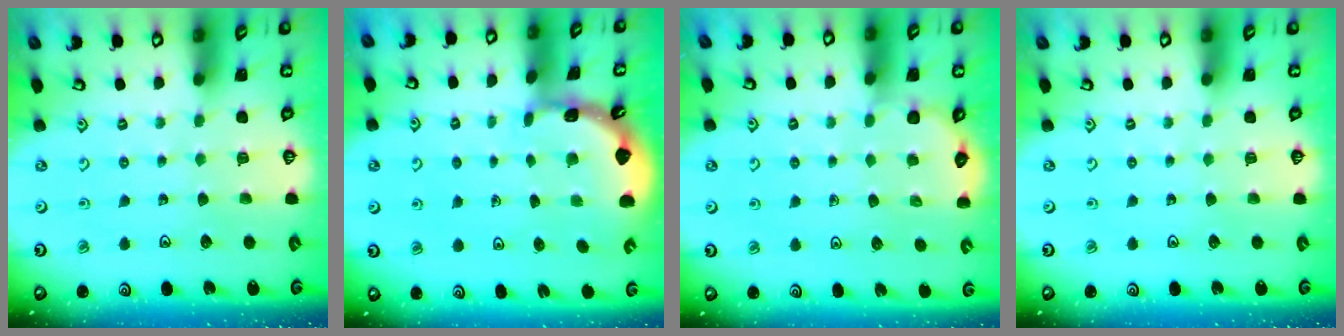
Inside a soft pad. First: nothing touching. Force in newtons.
{"total": 1.8, "press": 1.8, "slide": 0.1}
{"total": 2.7, "press": 2.7, "slide": 0.5}
{"total": 0.0}